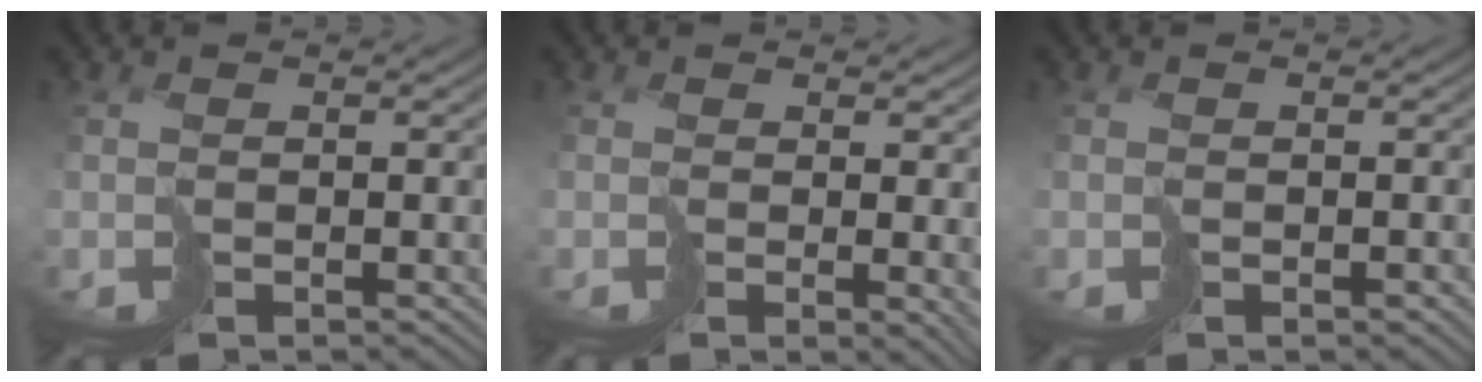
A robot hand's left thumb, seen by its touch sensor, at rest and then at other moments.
{"total": 3.4, "force": [0.7, 1.3, 3.0], "torque": [-0.049, -0.010, 0.020]}
{"total": 0.7, "force": [-0.4, 0.5, 0.3], "torque": [0.002, 0.000, -0.007]}